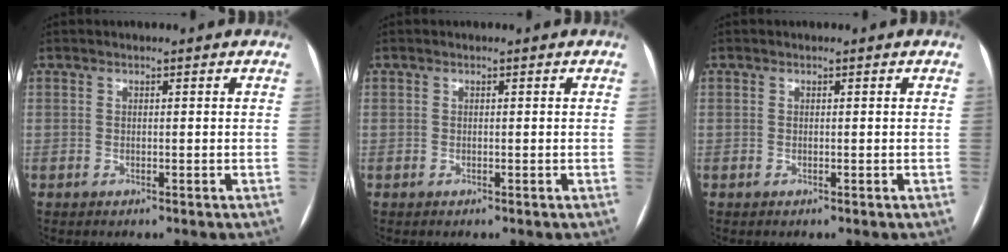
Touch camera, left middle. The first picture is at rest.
{"total": 0.0}
{"total": 0.0}